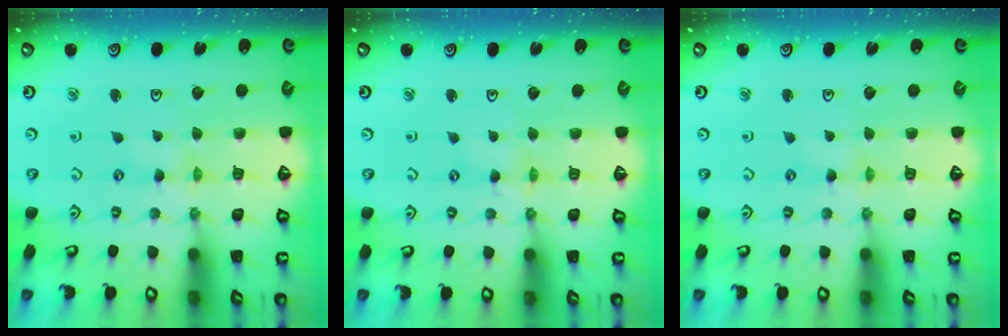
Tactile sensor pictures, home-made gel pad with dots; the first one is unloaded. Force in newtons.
{"total": 0.7, "press": 0.6, "slide": 0.2}
{"total": 0.0}